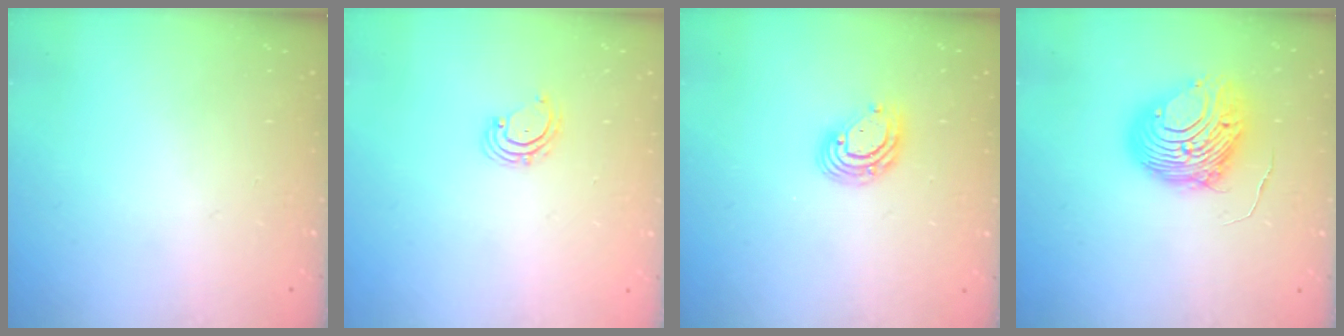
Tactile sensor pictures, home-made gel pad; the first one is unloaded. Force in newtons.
{"total": 2.5, "press": 2.4, "slide": 0.4}
{"total": 7.9, "press": 7.8, "slide": 1.5}
{"total": 10.6, "press": 10.5, "slide": 1.4}